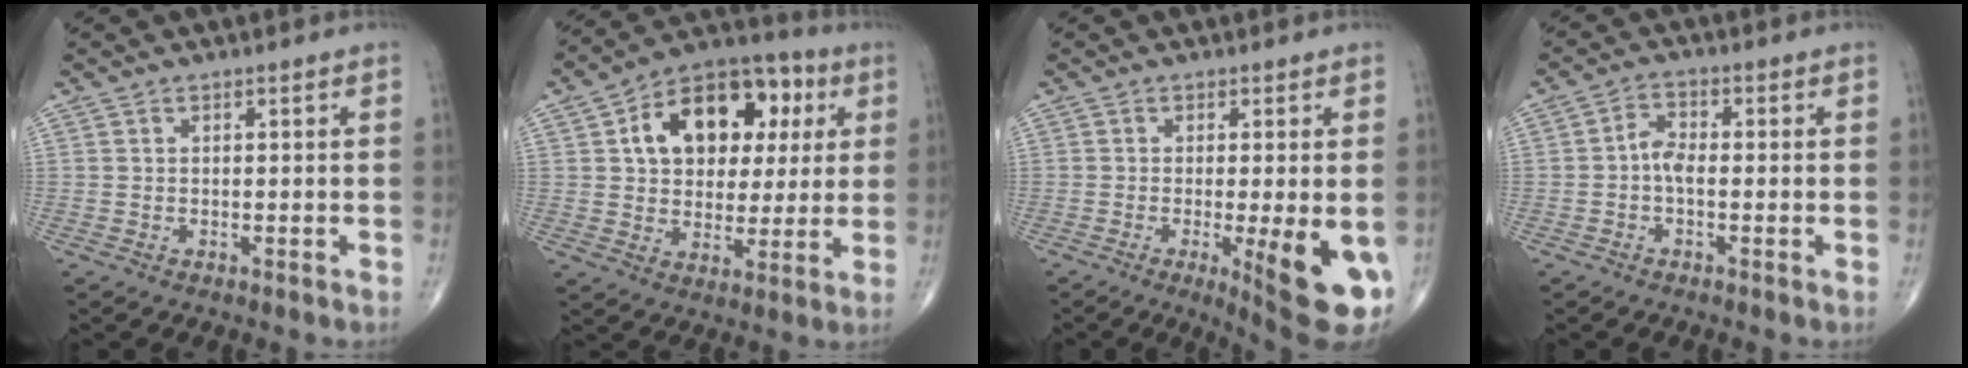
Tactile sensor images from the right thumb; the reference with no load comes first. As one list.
[{"total": 19.1, "force": [5.3, 12.8, 13.1], "torque": [-0.153, 0.014, 0.080]}, {"total": 12.1, "force": [-3.2, 2.7, 11.4], "torque": [-0.138, -0.023, -0.037]}, {"total": 3.5, "force": [-0.7, 1.7, 3.0], "torque": [-0.052, 0.010, -0.024]}]